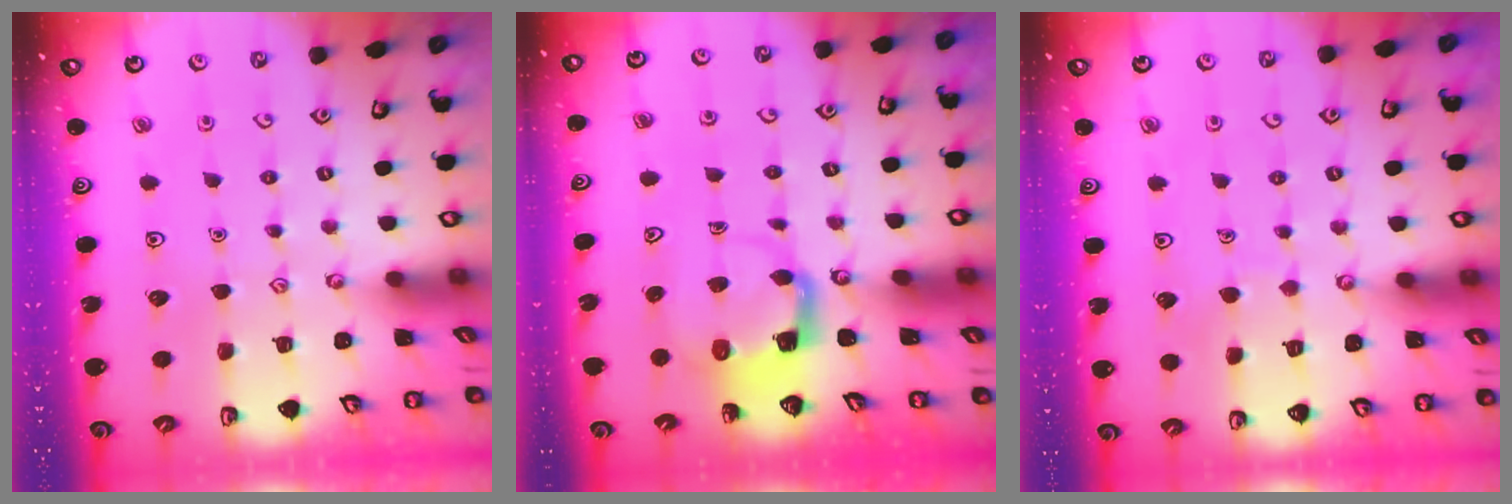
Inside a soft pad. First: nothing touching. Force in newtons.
{"total": 4.0, "press": 3.9, "slide": 0.4}
{"total": 3.3, "press": 3.3, "slide": 0.3}